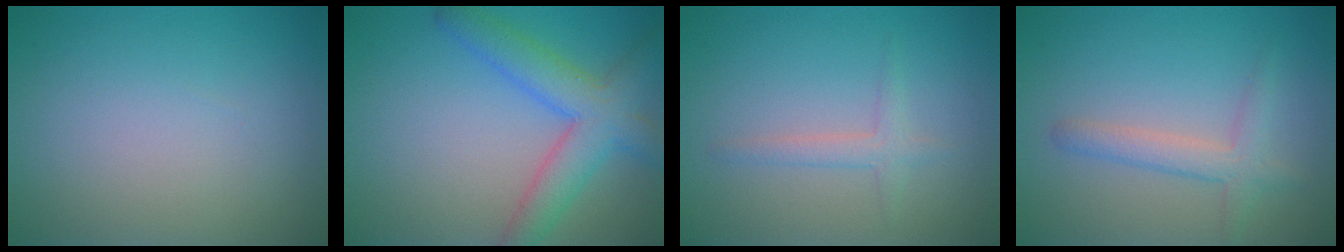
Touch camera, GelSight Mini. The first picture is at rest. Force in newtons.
{"total": 5.7, "press": 5.7, "slide": 0.2}
{"total": 1.6, "press": 1.6, "slide": 0.1}
{"total": 2.5, "press": 2.5, "slide": 0.2}